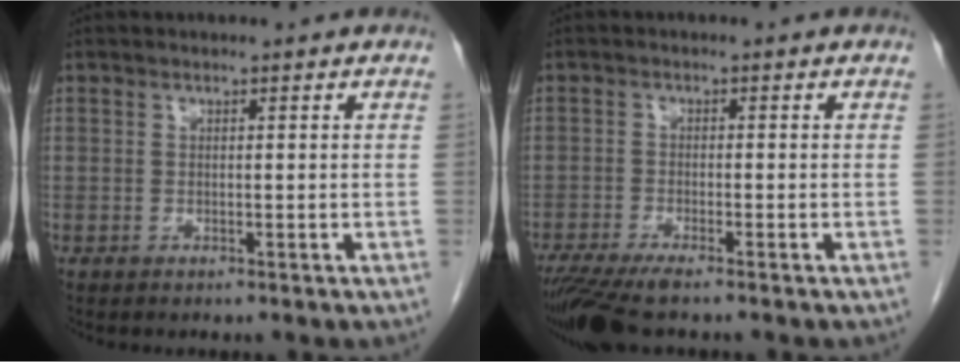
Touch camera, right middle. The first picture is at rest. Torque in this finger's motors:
{"motor_torque": [0.11, -0.08, 0.05, 0.02]}